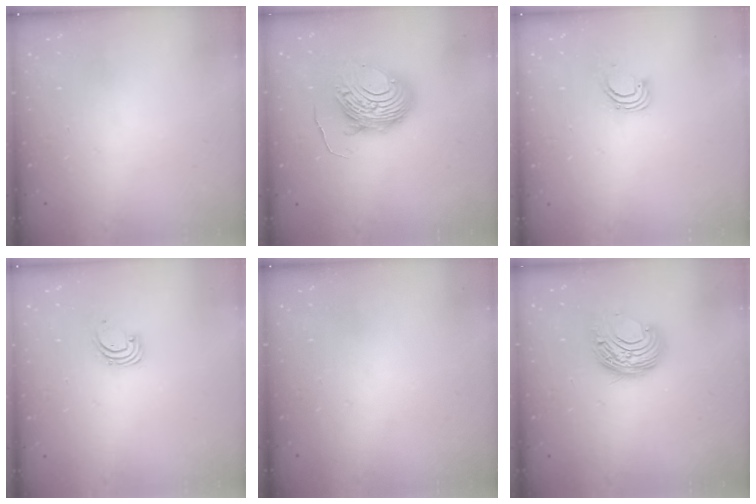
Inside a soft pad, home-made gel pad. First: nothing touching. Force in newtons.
{"total": 11.8, "press": 11.7, "slide": 1.0}
{"total": 2.2, "press": 2.2, "slide": 0.2}
{"total": 1.4, "press": 1.4, "slide": 0.1}
{"total": 0.0}
{"total": 9.0, "press": 9.0, "slide": 0.2}